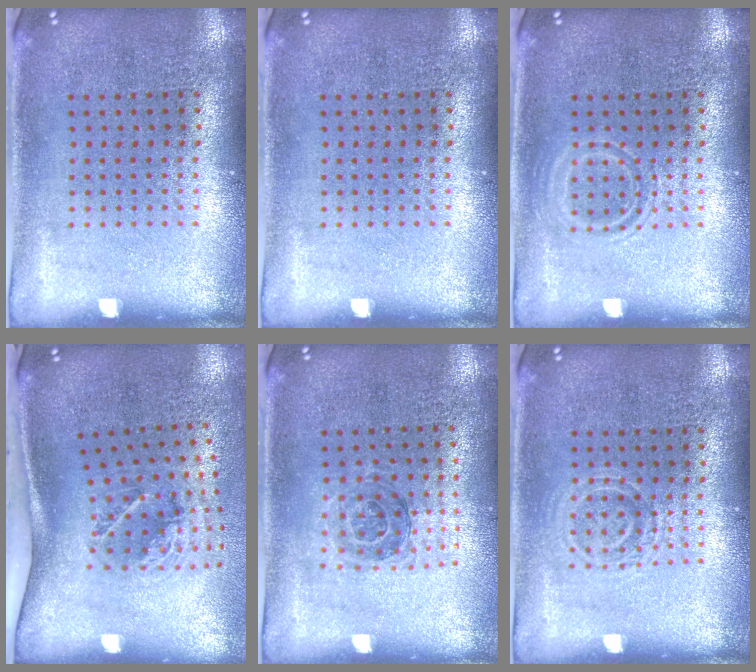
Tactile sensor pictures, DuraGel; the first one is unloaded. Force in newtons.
{"total": 0.0}
{"total": 1.5, "press": 1.5, "slide": 0.3}
{"total": 2.0, "press": 1.3, "slide": 1.6}
{"total": 1.0, "press": 1.0, "slide": 0.2}
{"total": 1.6, "press": 1.5, "slide": 0.4}